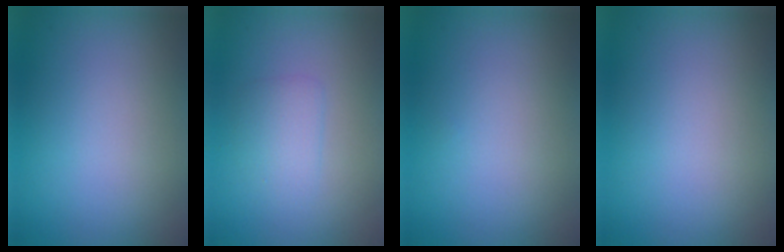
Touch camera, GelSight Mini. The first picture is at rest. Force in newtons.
{"total": 1.9, "press": 1.9, "slide": 0.1}
{"total": 0.0}
{"total": 0.0}